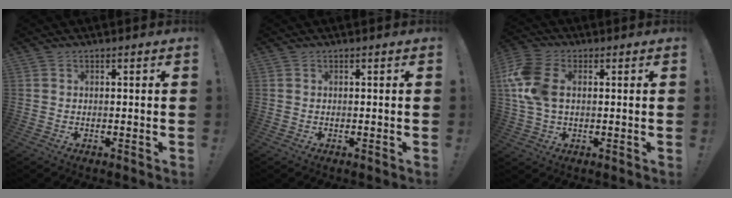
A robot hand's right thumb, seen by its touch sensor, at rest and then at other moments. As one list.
[{"total": 0.0}, {"total": 11.6, "force": [1.8, 7.7, 8.5], "torque": [-0.189, 0.007, 0.036]}]